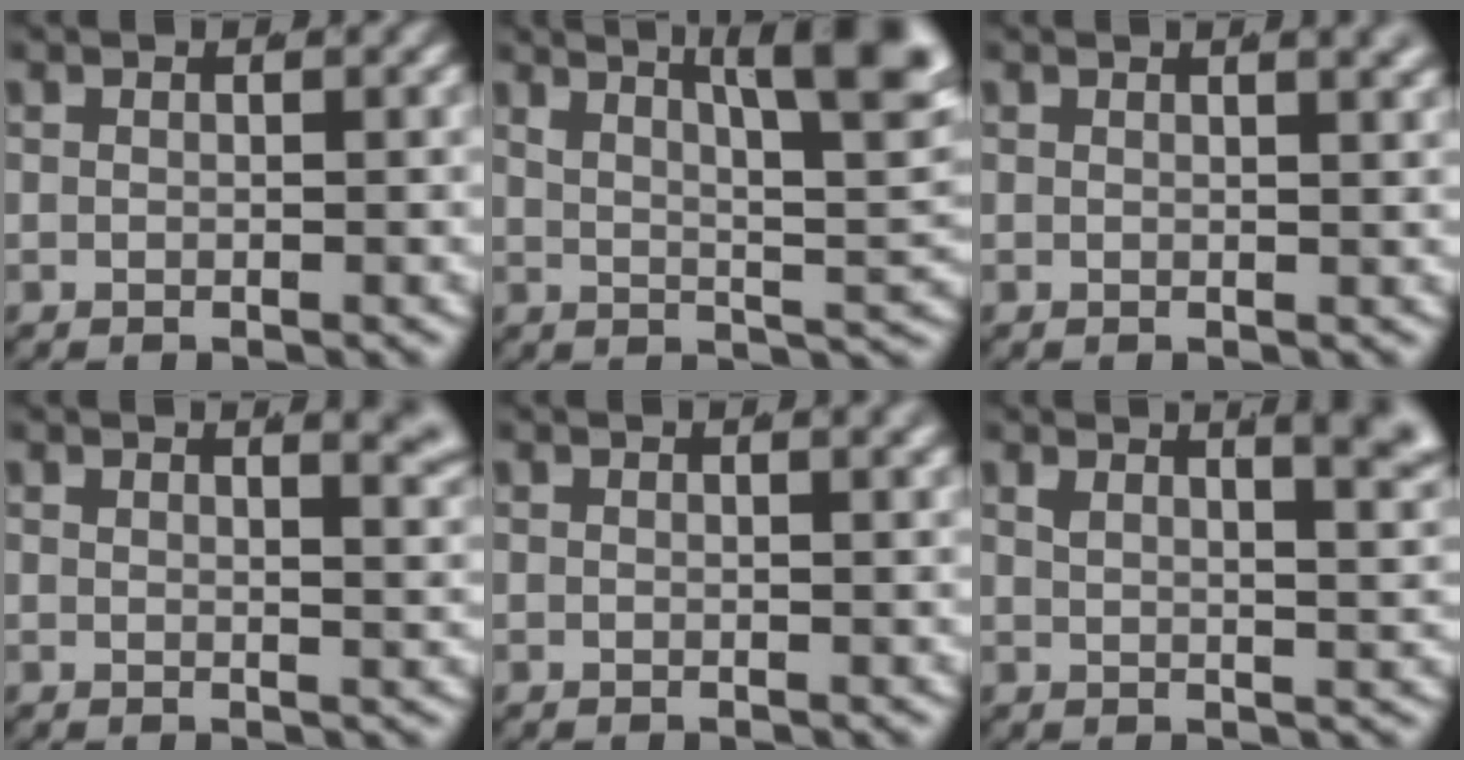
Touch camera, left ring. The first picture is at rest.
{"total": 10.7, "force": [4.8, 4.5, 8.5], "torque": [-0.086, 0.010, 0.065]}
{"total": 2.1, "force": [1.3, 0.3, 1.6], "torque": [-0.011, 0.009, 0.016]}
{"total": 4.7, "force": [3.0, 1.5, 3.3], "torque": [-0.021, 0.008, 0.040]}
{"total": 1.0, "force": [0.6, 0.0, 0.8], "torque": [-0.005, 0.005, 0.007]}
{"total": 8.8, "force": [4.5, 3.7, 6.7], "torque": [-0.064, 0.019, 0.060]}